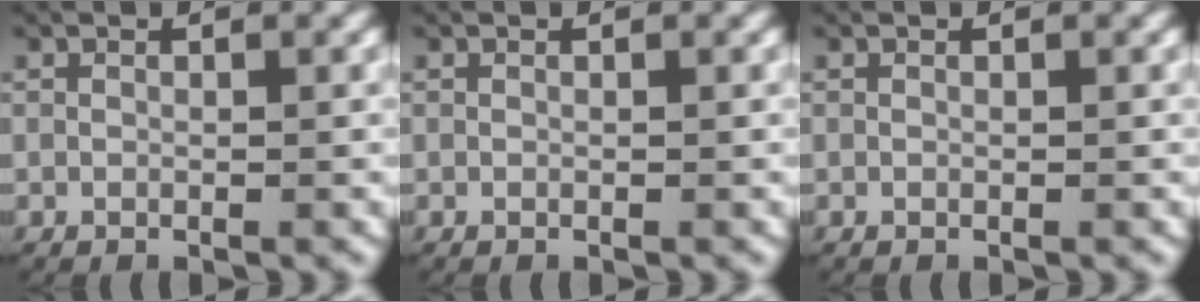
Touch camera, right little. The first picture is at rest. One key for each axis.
{"total": 0.0}
{"total": 0.0}